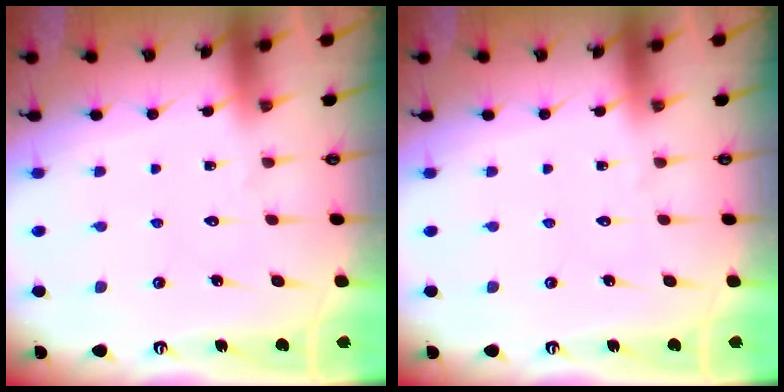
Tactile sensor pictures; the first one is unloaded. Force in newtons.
{"total": 0.0}